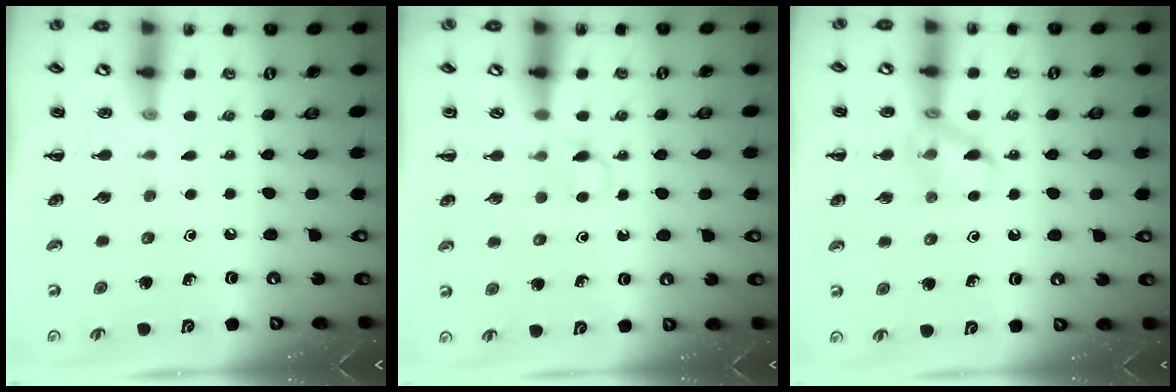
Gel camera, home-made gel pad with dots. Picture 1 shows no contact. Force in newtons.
{"total": 2.8, "press": 2.7, "slide": 0.8}
{"total": 10.5, "press": 10.4, "slide": 1.2}